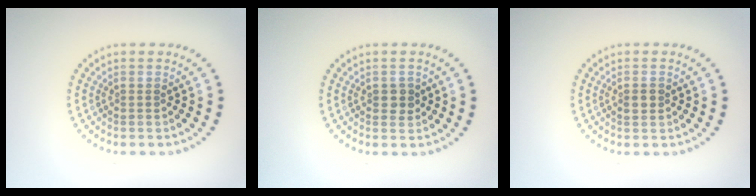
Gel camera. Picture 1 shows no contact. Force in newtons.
{"total": 1.4, "press": 1.4, "slide": 0.2}
{"total": 1.0, "press": 1.0, "slide": 0.1}